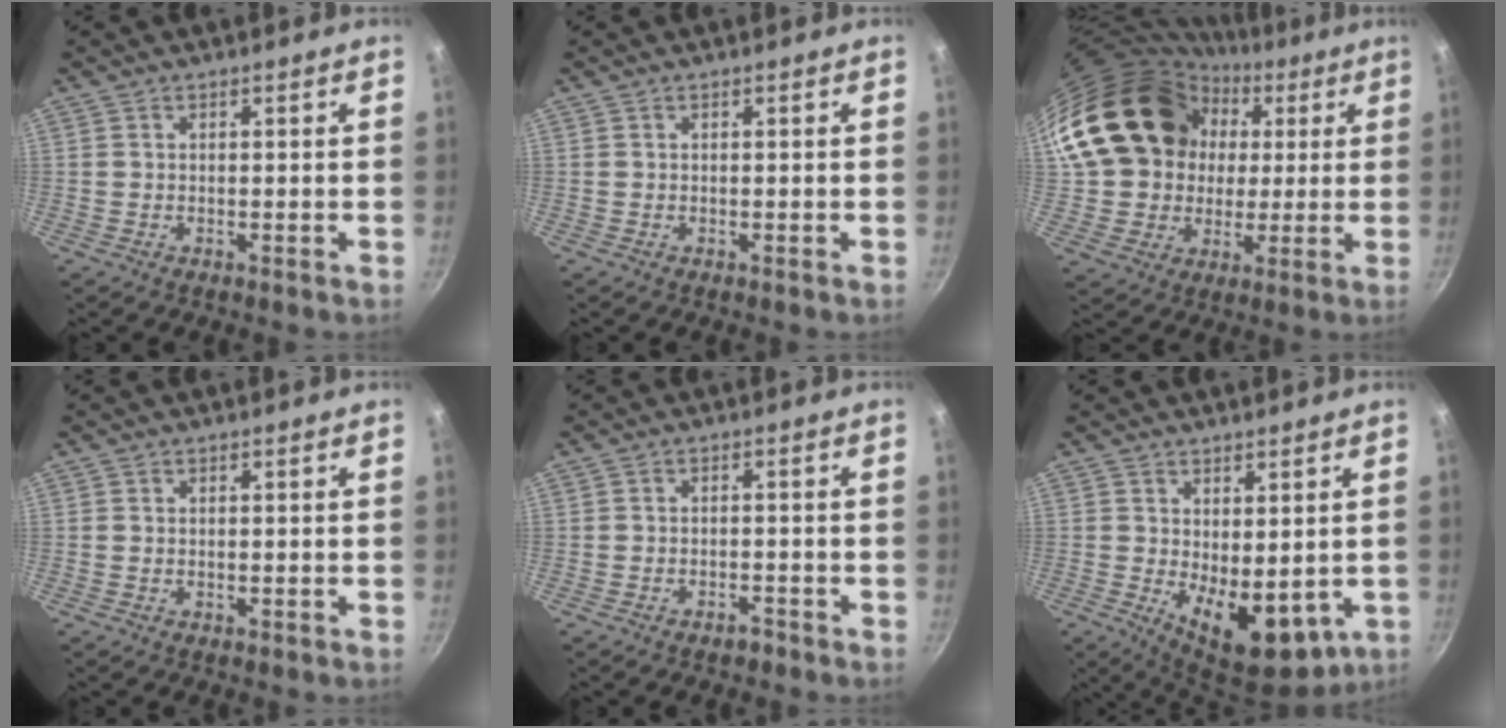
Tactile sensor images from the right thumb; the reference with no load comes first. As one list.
[{"total": 0.0}, {"total": 20.8, "force": [4.6, 17.4, 10.3], "torque": [-0.166, 0.035, 0.090]}, {"total": 0.0}, {"total": 1.9, "force": [-1.6, 0.8, 0.8], "torque": [-0.008, 0.018, -0.018]}, {"total": 12.0, "force": [-0.9, 6.4, 10.0], "torque": [-0.124, -0.021, 0.005]}]